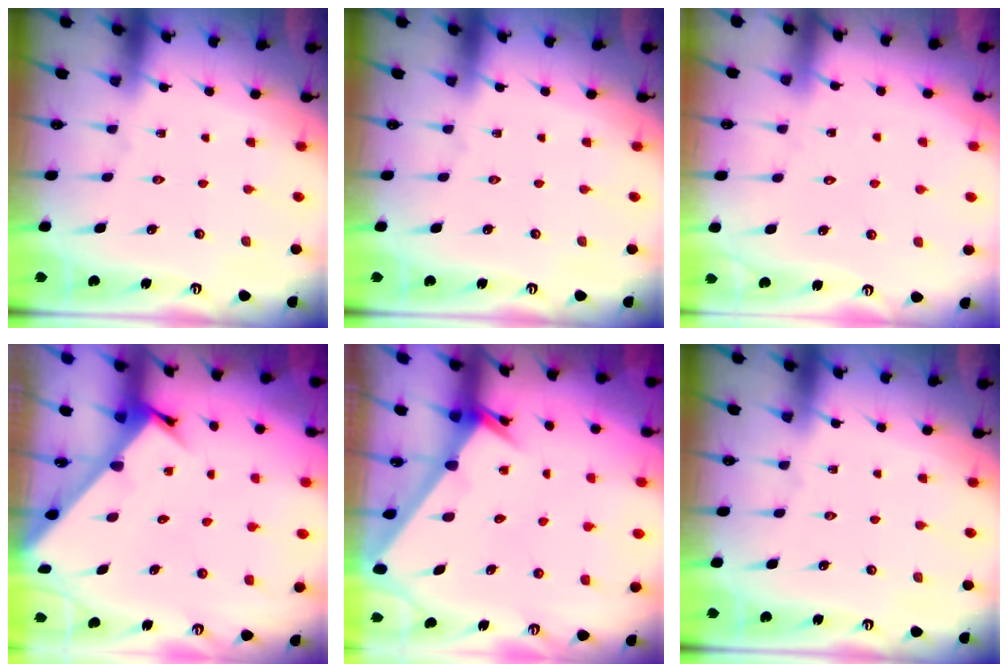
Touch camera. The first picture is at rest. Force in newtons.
{"total": 0.0}
{"total": 4.8, "press": 4.8, "slide": 0.4}
{"total": 3.5, "press": 3.5, "slide": 0.2}
{"total": 2.7, "press": 2.7, "slide": 0.1}
{"total": 0.0}